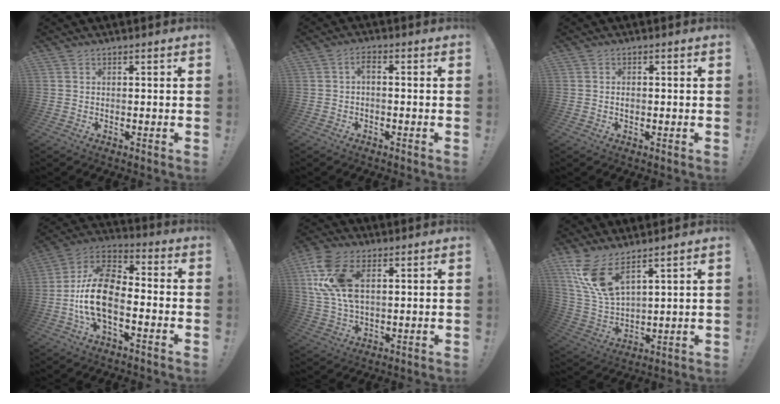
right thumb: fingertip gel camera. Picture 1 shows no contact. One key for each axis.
{"total": 2.4, "fx": -0.8, "fy": 0.7, "fz": 2.1, "tx": -0.044, "ty": 0.012, "tz": -0.015}
{"total": 1.1, "fx": -0.3, "fy": 0.9, "fz": 0.6, "tx": -0.009, "ty": 0.005, "tz": -0.006}
{"total": 15.9, "fx": -4.6, "fy": 8.9, "fz": 12.4, "tx": -0.248, "ty": 0.033, "tz": -0.073}
{"total": 14.6, "fx": 4.6, "fy": 8.7, "fz": 10.8, "tx": -0.223, "ty": -0.006, "tz": 0.088}
{"total": 12.5, "fx": 8.2, "fy": 4.7, "fz": 8.1, "tx": -0.175, "ty": -0.049, "tz": 0.156}